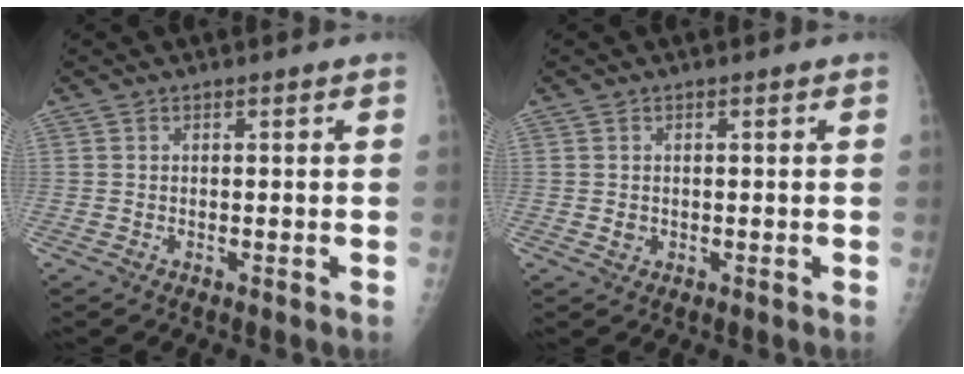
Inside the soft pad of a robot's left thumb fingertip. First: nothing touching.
{"total": 1.6, "force": [-0.1, 1.5, 0.7], "torque": [-0.004, 0.002, 0.001]}